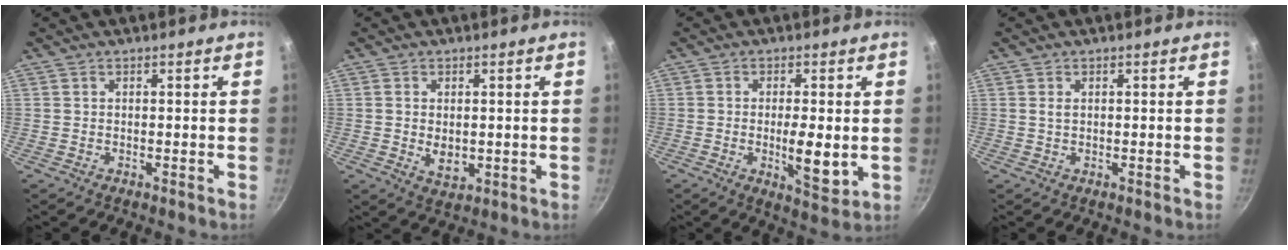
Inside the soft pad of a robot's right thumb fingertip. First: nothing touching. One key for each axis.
{"total": 4.5, "fx": 0.0, "fy": 2.9, "fz": 3.4, "tx": -0.056, "ty": -0.010, "tz": 0.007}
{"total": 7.5, "fx": -0.7, "fy": 2.6, "fz": 7.0, "tx": -0.111, "ty": -0.012, "tz": -0.005}
{"total": 0.9, "fx": 0.3, "fy": 0.4, "fz": 0.8, "tx": -0.015, "ty": -0.001, "tz": 0.005}